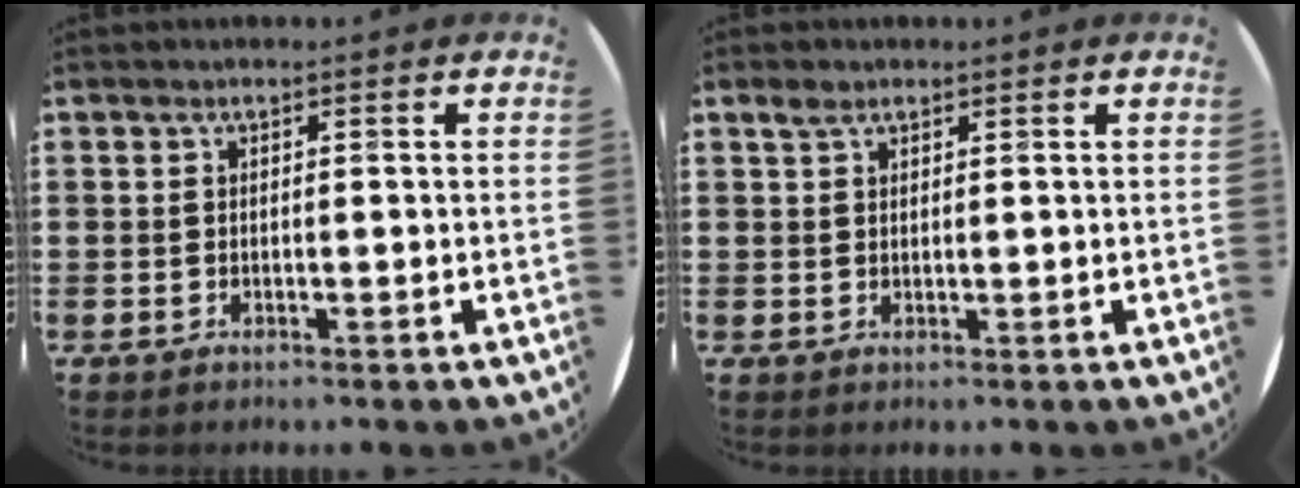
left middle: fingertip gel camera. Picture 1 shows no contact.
{"total": 1.5, "force": [1.2, 0.7, 0.5], "torque": [-0.003, 0.002, 0.021]}